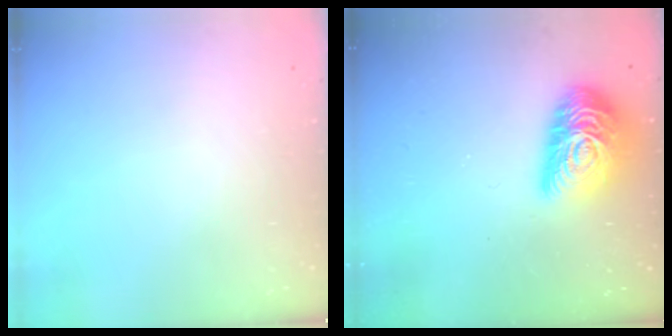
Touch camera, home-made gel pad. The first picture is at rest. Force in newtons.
{"total": 17.0, "press": 17.0, "slide": 0.9}